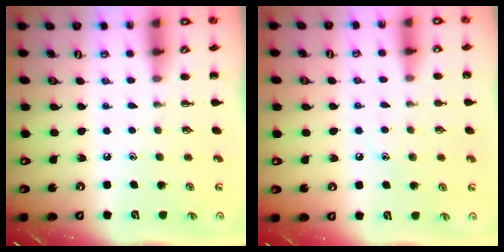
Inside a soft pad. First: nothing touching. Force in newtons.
{"total": 7.1, "press": 6.9, "slide": 1.8}